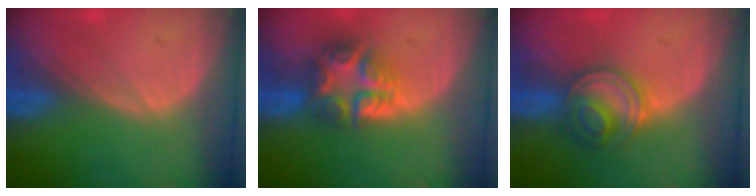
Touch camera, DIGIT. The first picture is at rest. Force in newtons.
{"total": 7.7, "press": 6.7, "slide": 3.8}
{"total": 5.7, "press": 5.7, "slide": 0.4}